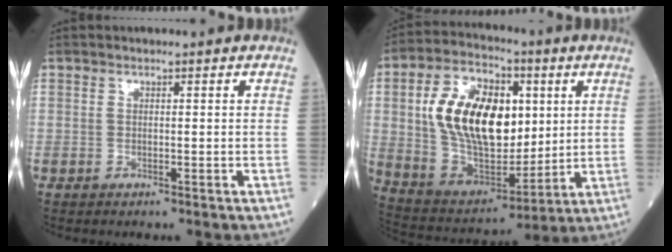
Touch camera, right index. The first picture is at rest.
{"total": 19.3, "force": [3.7, 10.3, 15.9], "torque": [-0.306, 0.022, 0.070]}